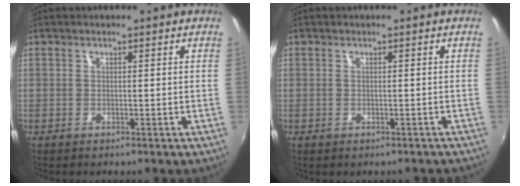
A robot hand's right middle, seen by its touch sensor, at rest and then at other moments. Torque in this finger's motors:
{"motor_torque": [0.54, -0.68, 0.09, 0.04]}